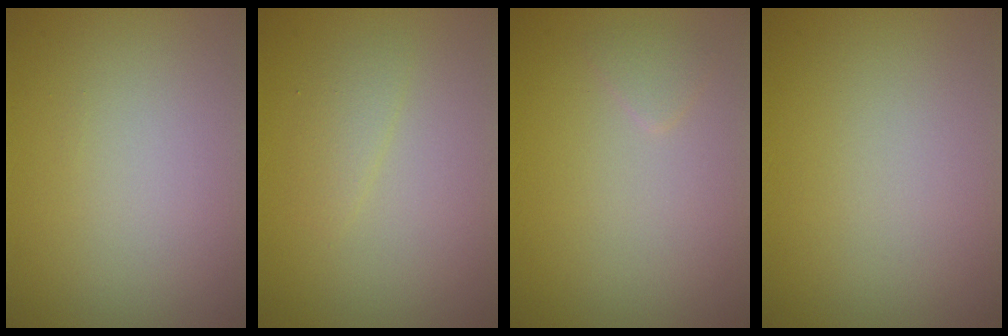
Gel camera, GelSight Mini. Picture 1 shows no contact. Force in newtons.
{"total": 1.3, "press": 1.3, "slide": 0.1}
{"total": 0.8, "press": 0.8, "slide": 0.1}
{"total": 0.0}